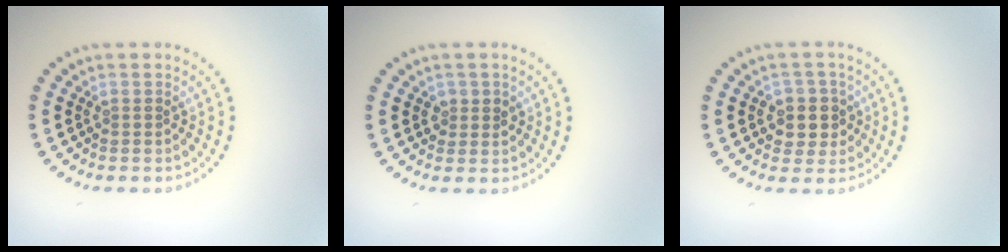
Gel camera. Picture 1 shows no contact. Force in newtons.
{"total": 1.3, "press": 1.3, "slide": 0.4}
{"total": 3.0, "press": 2.8, "slide": 1.1}